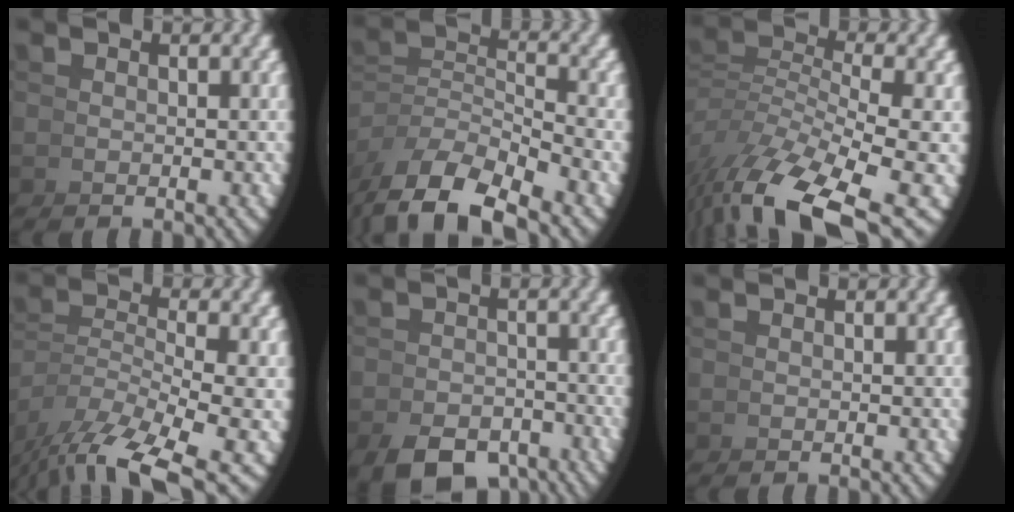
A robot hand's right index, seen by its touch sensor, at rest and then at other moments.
{"total": 6.9, "force": [-3.0, 4.2, 4.6], "torque": [-0.099, -0.021, -0.043]}
{"total": 7.2, "force": [-3.2, 2.8, 5.8], "torque": [-0.119, -0.031, -0.028]}
{"total": 6.5, "force": [-3.7, 3.0, 4.3], "torque": [-0.089, -0.037, -0.040]}
{"total": 4.6, "force": [-4.2, 1.5, 1.2], "torque": [0.007, -0.014, -0.067]}
{"total": 0.0}